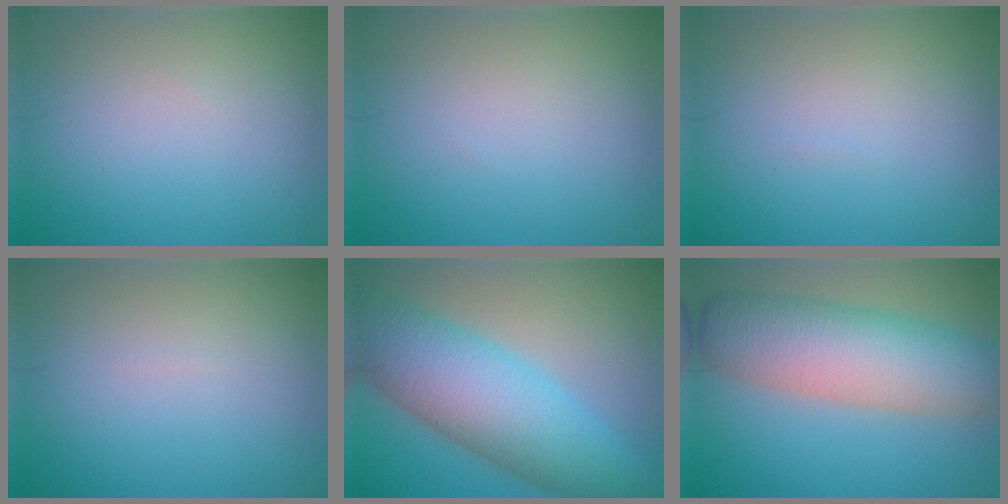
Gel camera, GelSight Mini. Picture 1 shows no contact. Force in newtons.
{"total": 0.0}
{"total": 0.0}
{"total": 0.0}
{"total": 10.3, "press": 10.3, "slide": 0.2}
{"total": 8.9, "press": 8.9, "slide": 0.4}